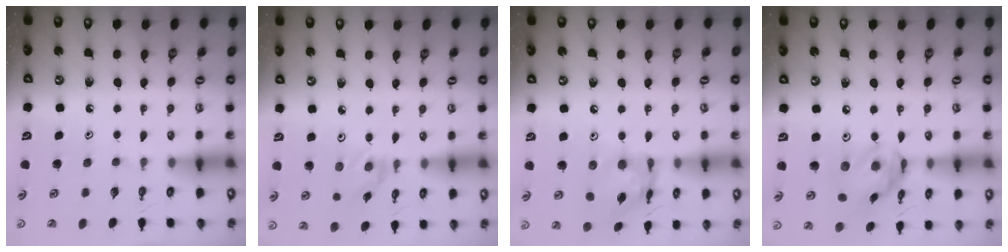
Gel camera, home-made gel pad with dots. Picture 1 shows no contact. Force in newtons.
{"total": 0.5, "press": 0.5, "slide": 0.1}
{"total": 12.5, "press": 12.5, "slide": 1.1}
{"total": 13.6, "press": 13.6, "slide": 1.4}